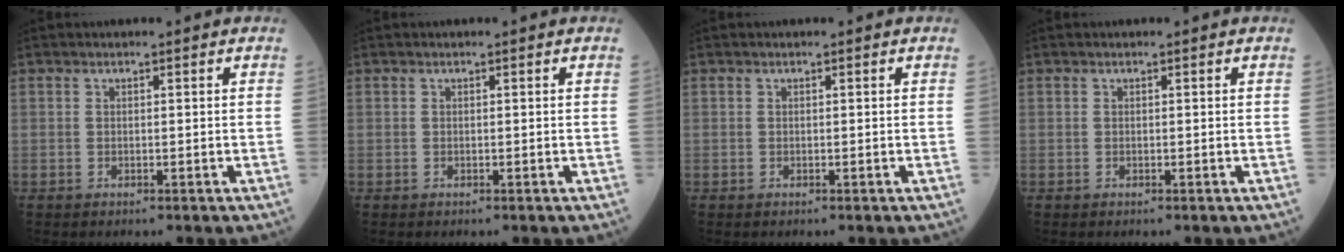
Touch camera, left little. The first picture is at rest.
{"total": 0.0}
{"total": 0.0}
{"total": 0.0}